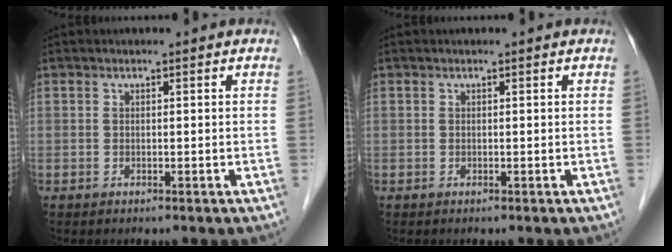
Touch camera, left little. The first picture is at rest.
{"total": 0.0}